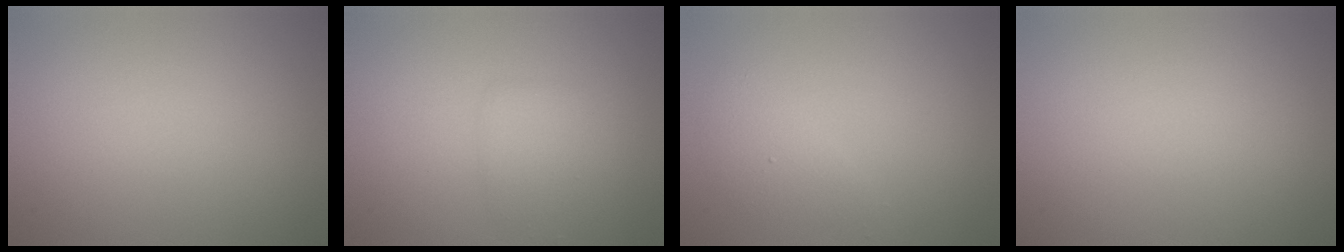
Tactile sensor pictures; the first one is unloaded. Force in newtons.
{"total": 1.7, "press": 1.7, "slide": 0.0}
{"total": 1.7, "press": 1.7, "slide": 0.2}
{"total": 0.0}